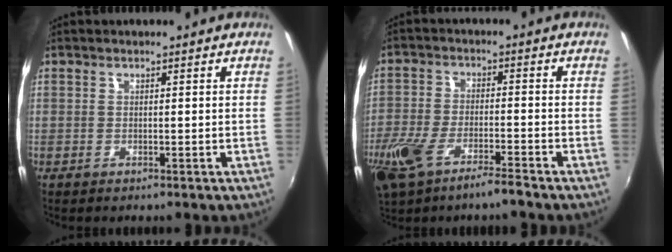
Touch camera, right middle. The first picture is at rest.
{"total": 10.5, "force": [-7.1, 2.8, 7.2], "torque": [-0.171, -0.023, -0.137]}